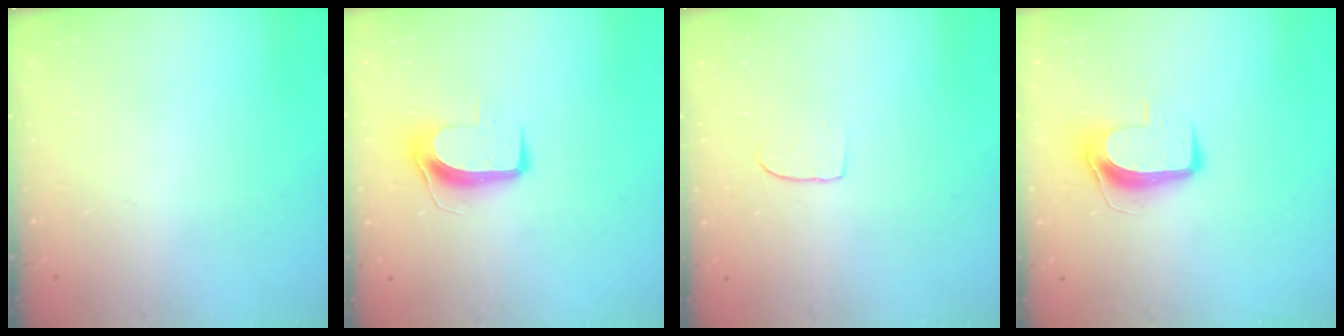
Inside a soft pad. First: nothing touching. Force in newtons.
{"total": 8.8, "press": 8.8, "slide": 0.2}
{"total": 4.7, "press": 4.7, "slide": 0.4}
{"total": 10.1, "press": 10.1, "slide": 0.9}